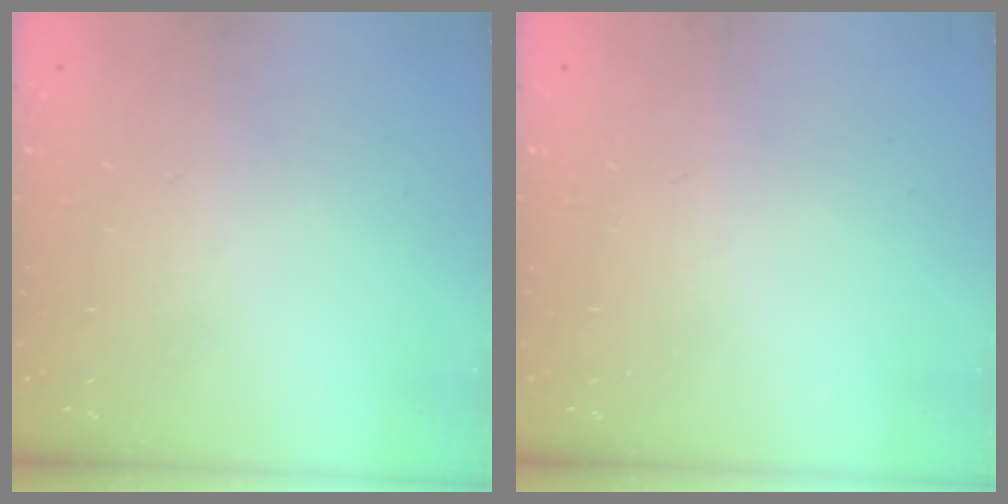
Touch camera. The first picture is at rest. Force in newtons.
{"total": 0.0}